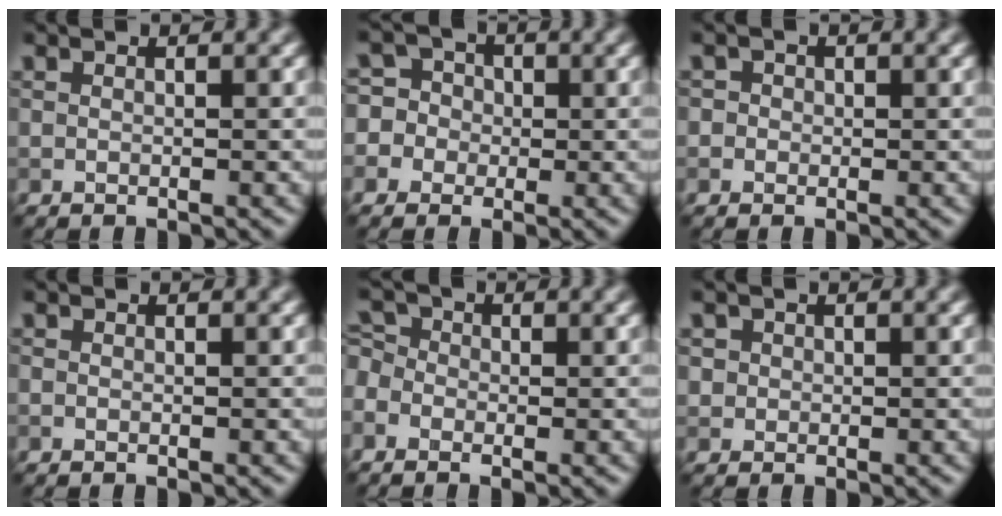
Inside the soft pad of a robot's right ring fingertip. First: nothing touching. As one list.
[{"total": 5.8, "force": [-0.9, 5.6, 1.4], "torque": [-0.012, 0.031, -0.050]}, {"total": 1.4, "force": [0.4, 1.3, 0.4], "torque": [0.008, 0.002, -0.005]}, {"total": 0.0}, {"total": 2.3, "force": [-0.5, 2.0, 1.2], "torque": [-0.018, 0.010, -0.022]}, {"total": 1.2, "force": [0.3, 1.1, 0.2], "torque": [0.003, -0.001, 0.006]}]